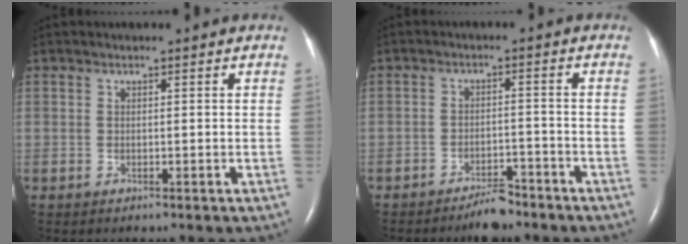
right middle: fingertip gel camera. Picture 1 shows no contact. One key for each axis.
{"total": 4.1, "fx": -3.6, "fy": 1.1, "fz": 1.6, "tx": -0.029, "ty": -0.001, "tz": -0.058}